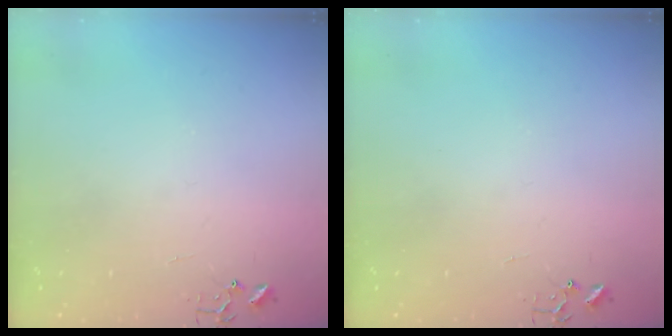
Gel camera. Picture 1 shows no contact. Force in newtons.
{"total": 0.0}